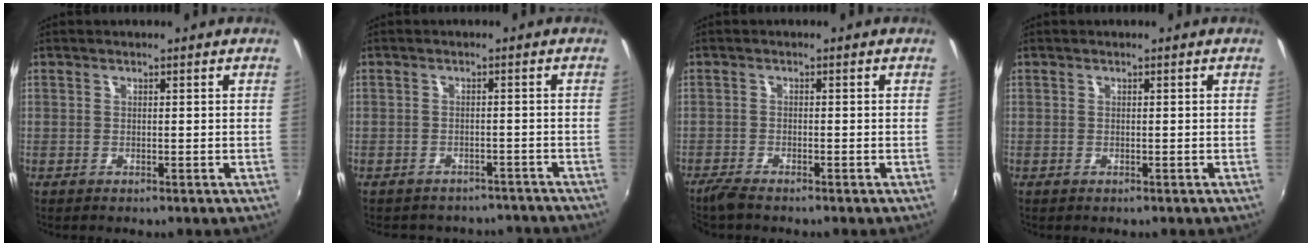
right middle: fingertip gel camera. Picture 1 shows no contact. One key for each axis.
{"total": 8.6, "fx": -7.4, "fy": 4.1, "fz": 1.7, "tx": -0.037, "ty": 0.015, "tz": -0.088}
{"total": 3.0, "fx": -2.7, "fy": 0.3, "fz": 1.3, "tx": -0.038, "ty": -0.012, "tz": -0.055}
{"total": 0.0}